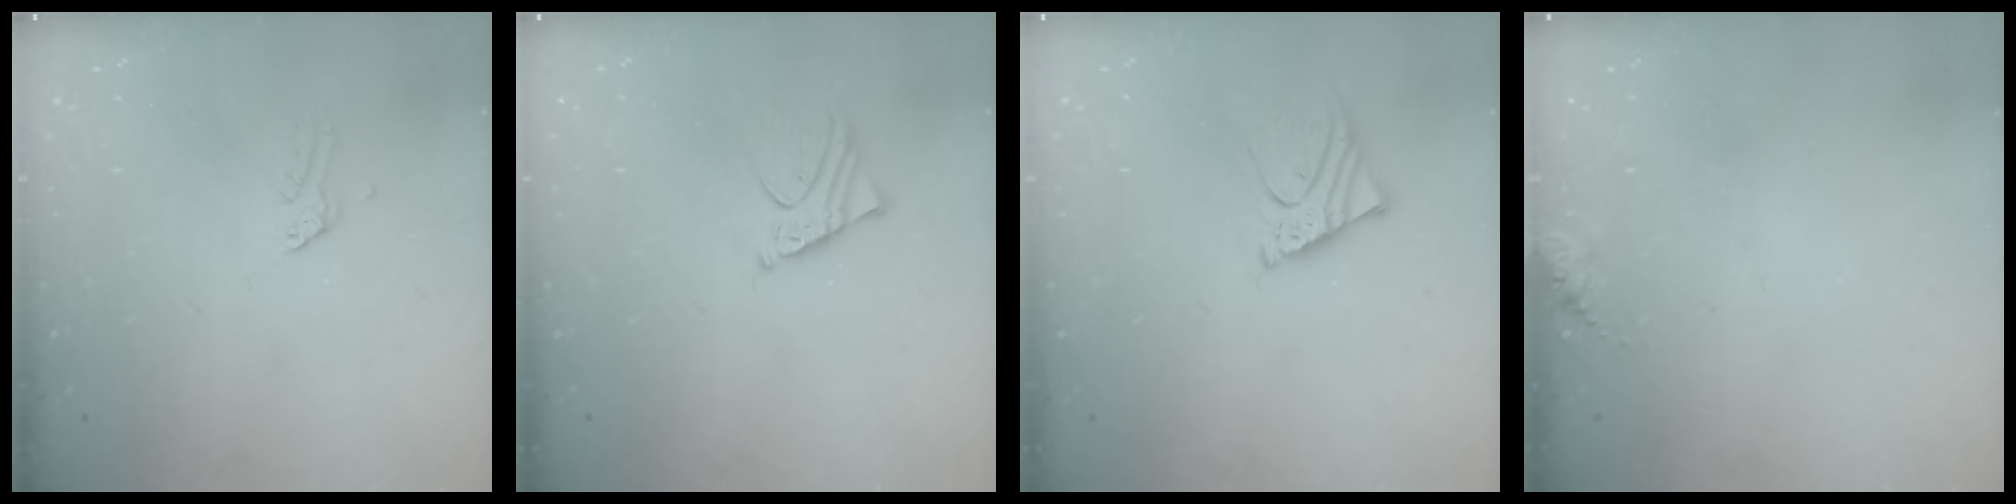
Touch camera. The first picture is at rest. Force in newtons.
{"total": 2.9, "press": 2.9, "slide": 0.3}
{"total": 6.7, "press": 6.7, "slide": 0.7}
{"total": 5.7, "press": 5.7, "slide": 0.5}